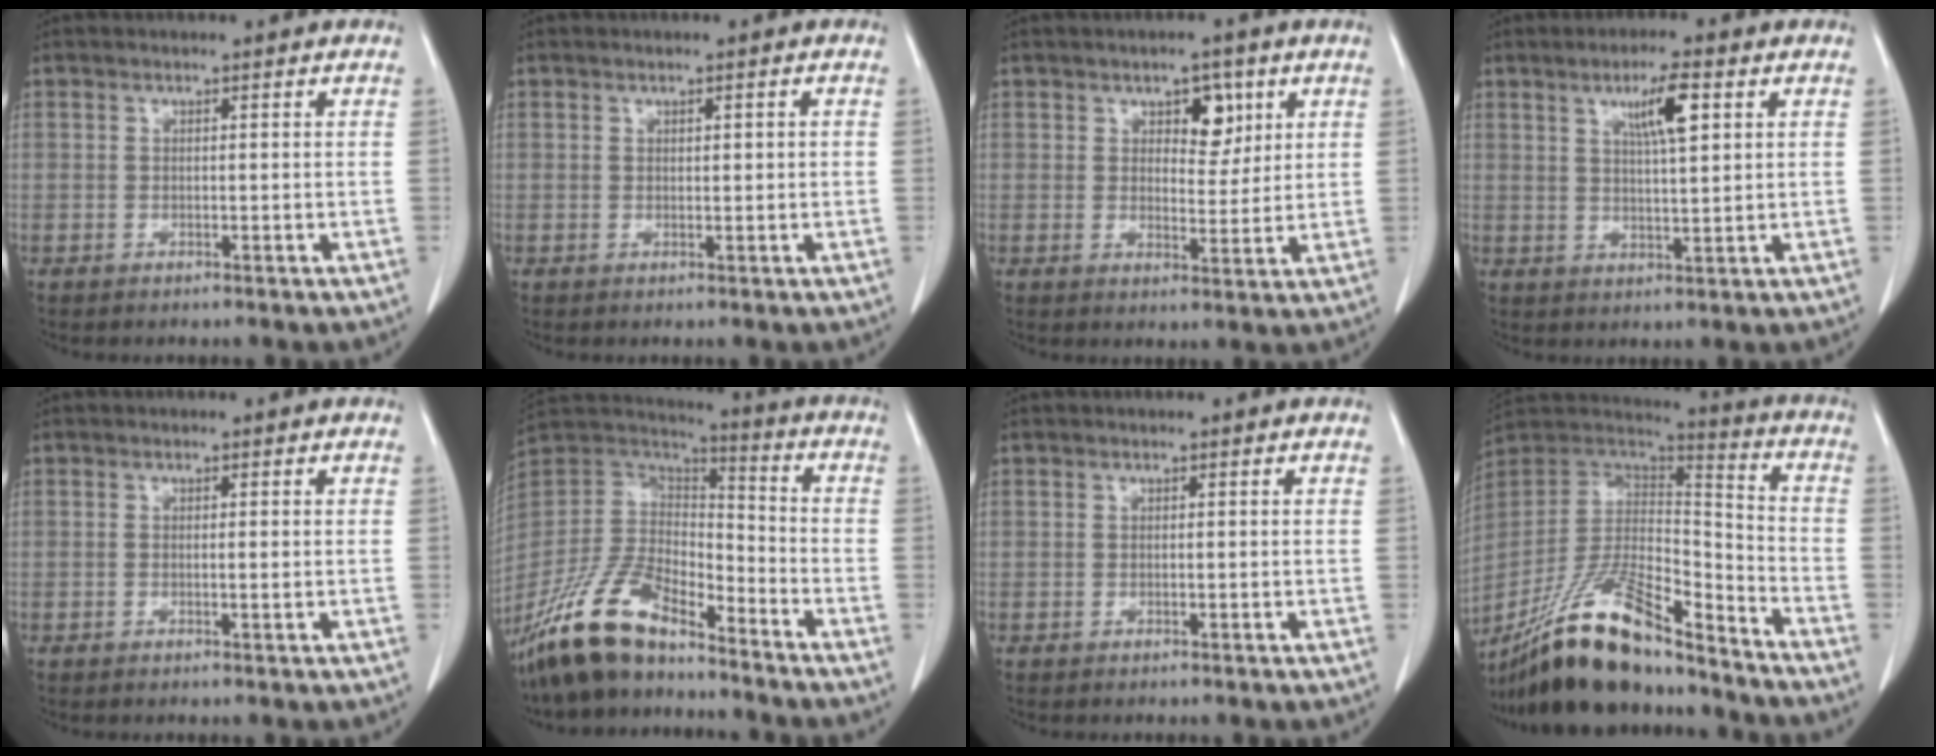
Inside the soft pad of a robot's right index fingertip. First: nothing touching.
{"total": 1.1, "force": [0.3, 0.3, 1.0], "torque": [-0.016, 0.003, 0.006]}
{"total": 5.1, "force": [2.4, 2.8, 3.5], "torque": [-0.045, 0.004, 0.036]}
{"total": 6.1, "force": [2.6, 0.6, 5.5], "torque": [-0.095, 0.002, 0.045]}
{"total": 0.7, "force": [-0.1, 0.0, 0.7], "torque": [-0.013, -0.001, -0.002]}
{"total": 14.3, "force": [-11.1, 5.0, 7.6], "torque": [-0.164, 0.011, -0.216]}
{"total": 0.0}
{"total": 21.3, "force": [-17.1, 4.8, 11.8], "torque": [-0.244, 0.006, -0.313]}